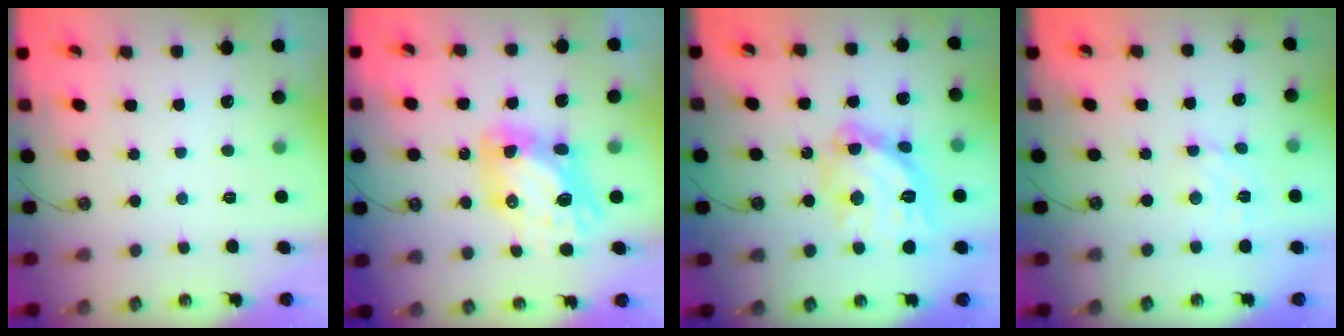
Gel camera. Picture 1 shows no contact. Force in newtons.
{"total": 12.7, "press": 12.6, "slide": 1.2}
{"total": 17.4, "press": 17.3, "slide": 1.7}
{"total": 2.9, "press": 2.8, "slide": 0.2}